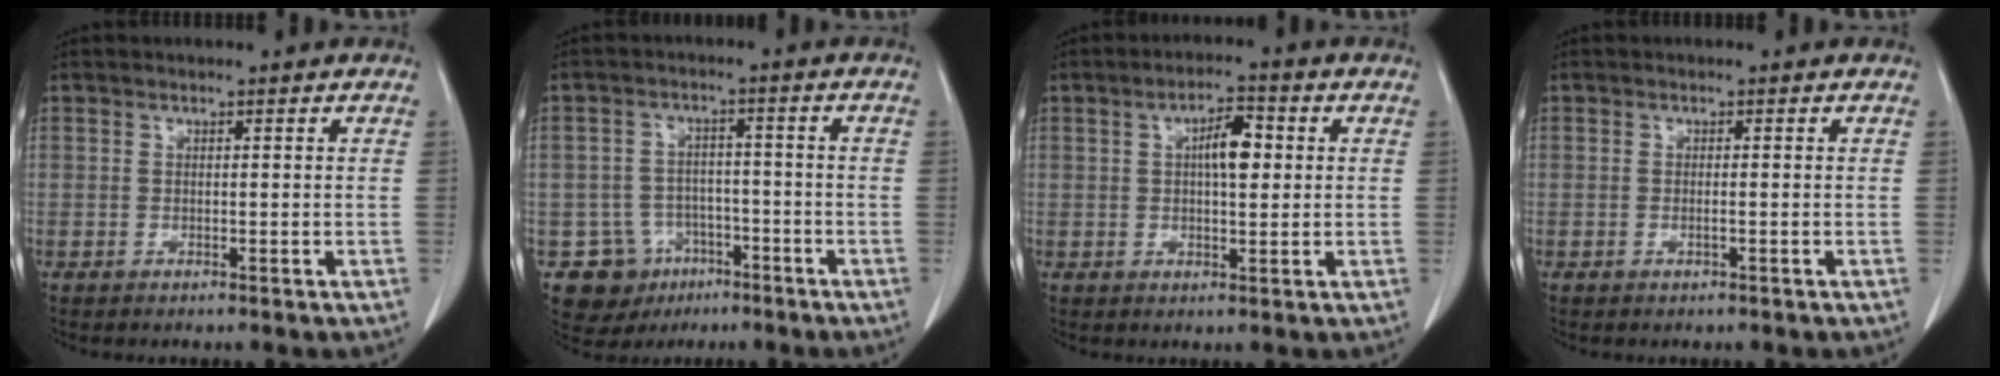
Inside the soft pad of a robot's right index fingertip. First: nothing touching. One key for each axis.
{"total": 8.2, "fx": -4.0, "fy": 7.2, "fz": 0.7, "tx": -0.014, "ty": 0.017, "tz": -0.050}
{"total": 5.4, "fx": 1.0, "fy": 1.7, "fz": 5.0, "tx": -0.084, "ty": 0.010, "tz": 0.017}
{"total": 0.7, "fx": -0.2, "fy": 0.0, "fz": 0.6, "tx": -0.014, "ty": -0.001, "tz": -0.002}